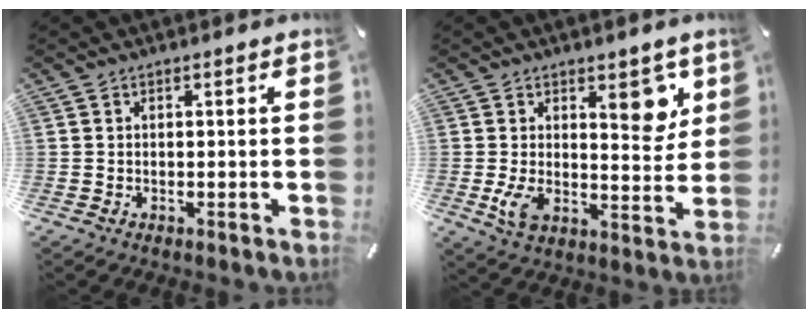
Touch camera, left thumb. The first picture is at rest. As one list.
[{"total": 10.8, "force": [3.9, 6.0, 8.0], "torque": [-0.086, -0.025, 0.064]}]